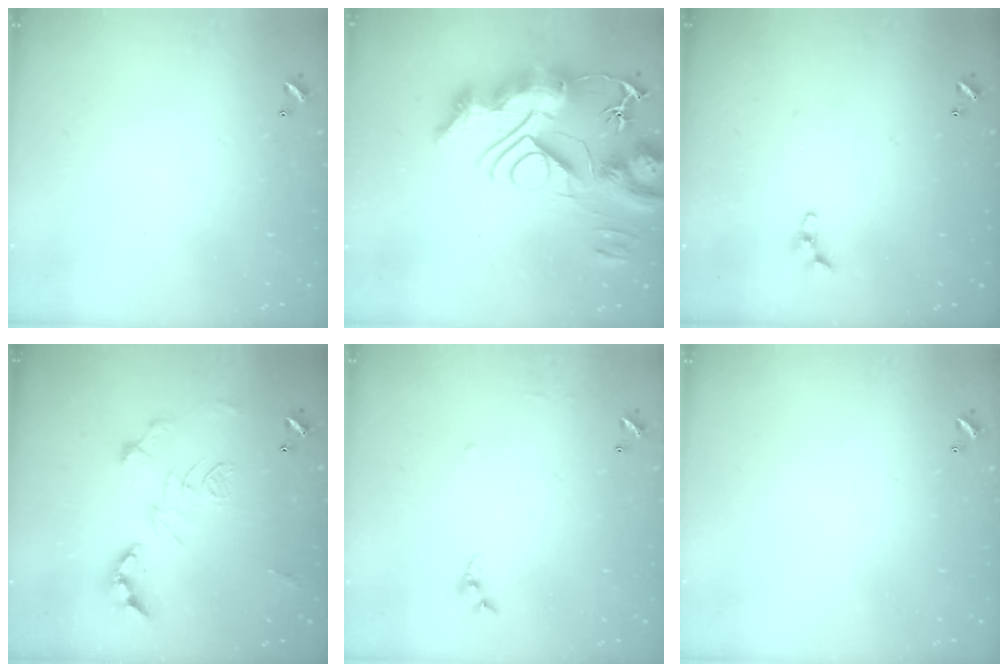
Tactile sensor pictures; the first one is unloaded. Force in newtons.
{"total": 0.5, "press": 0.5, "slide": 0.0}
{"total": 5.5, "press": 5.5, "slide": 0.6}
{"total": 2.9, "press": 2.3, "slide": 1.7}
{"total": 5.3, "press": 5.2, "slide": 0.6}
{"total": 0.0}